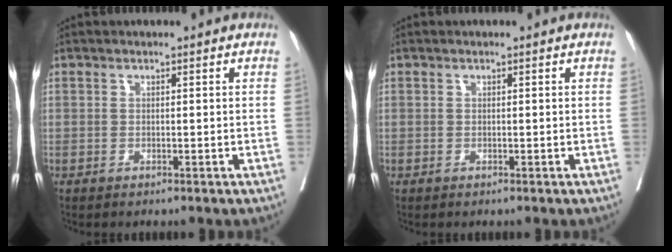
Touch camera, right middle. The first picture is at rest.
{"total": 0.0}